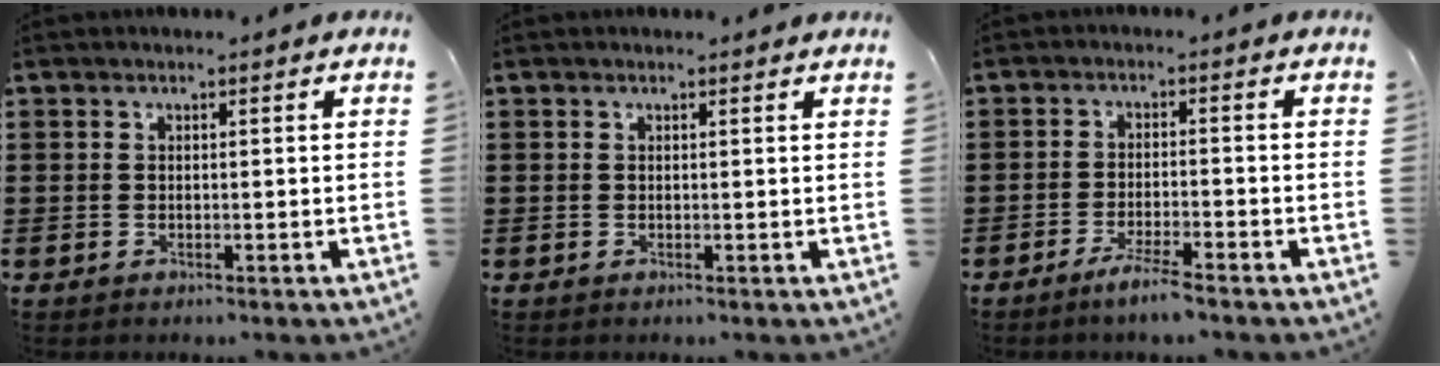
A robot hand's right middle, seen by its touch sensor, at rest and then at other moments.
{"total": 0.0}
{"total": 3.7, "force": [-2.9, 0.1, 2.3], "torque": [-0.044, -0.004, -0.052]}